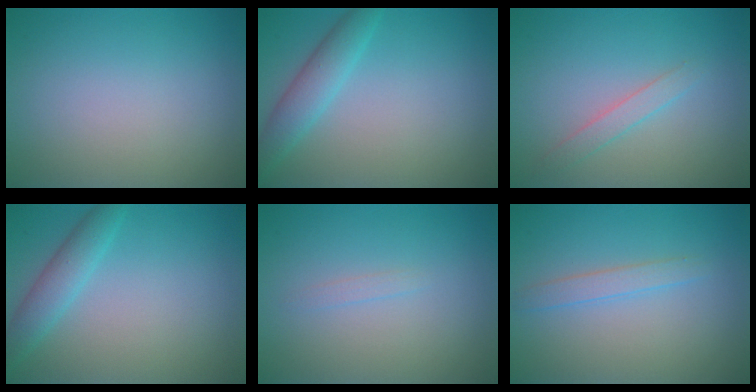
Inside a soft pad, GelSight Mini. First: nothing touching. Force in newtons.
{"total": 2.9, "press": 2.9, "slide": 0.1}
{"total": 1.5, "press": 1.5, "slide": 0.1}
{"total": 2.8, "press": 2.8, "slide": 0.2}
{"total": 0.6, "press": 0.6, "slide": 0.1}
{"total": 1.5, "press": 1.5, "slide": 0.0}